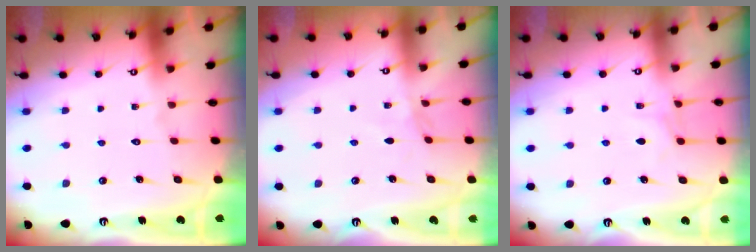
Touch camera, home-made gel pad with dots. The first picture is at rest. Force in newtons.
{"total": 2.7, "press": 2.7, "slide": 0.4}
{"total": 4.8, "press": 4.8, "slide": 0.6}